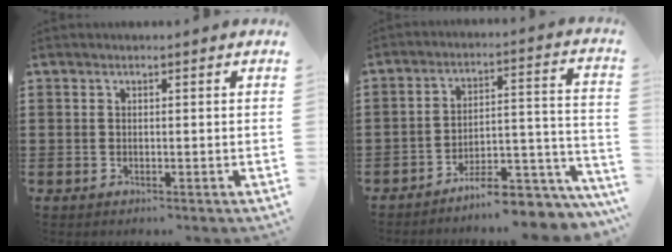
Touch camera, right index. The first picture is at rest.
{"total": 8.1, "force": [-7.3, 1.5, 3.0], "torque": [-0.035, 0.019, -0.138]}